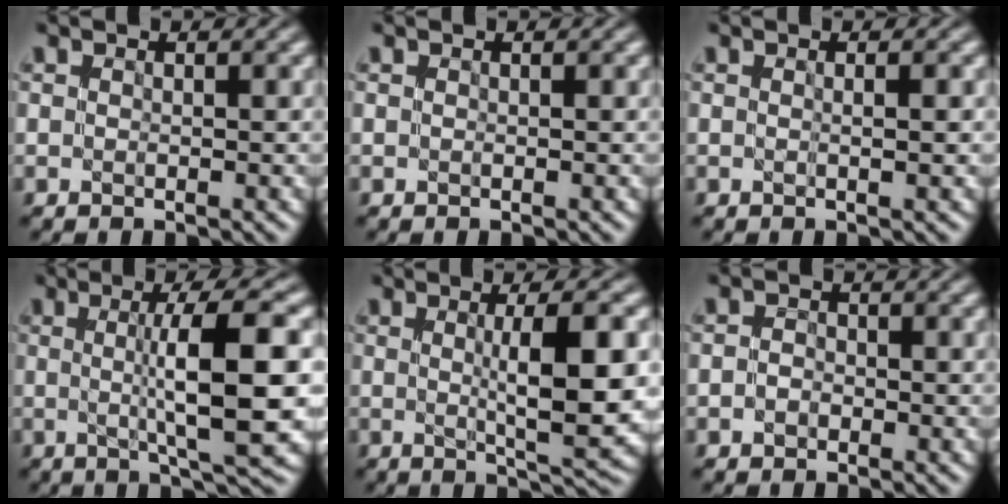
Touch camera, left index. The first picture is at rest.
{"total": 0.0}
{"total": 1.0, "force": [0.0, 0.2, 1.0], "torque": [-0.011, 0.002, -0.003]}
{"total": 8.8, "force": [0.3, 1.7, 8.6], "torque": [-0.118, 0.003, 0.005]}
{"total": 7.2, "force": [0.5, 1.5, 7.0], "torque": [-0.095, 0.002, 0.011]}
{"total": 1.1, "force": [-0.4, 0.9, 0.5], "torque": [-0.009, 0.002, -0.012]}